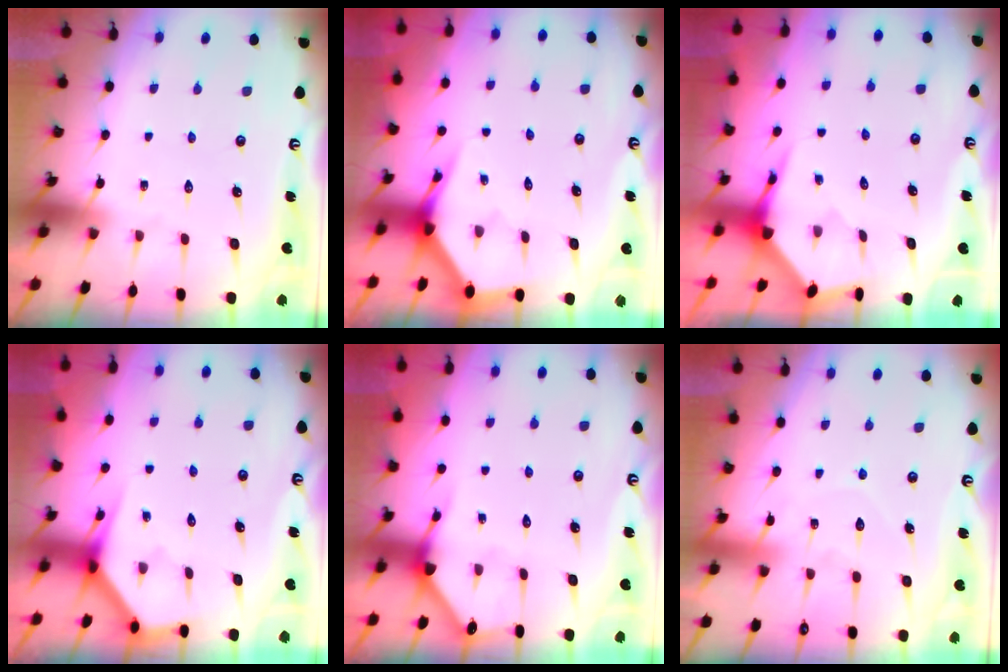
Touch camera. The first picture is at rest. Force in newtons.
{"total": 3.8, "press": 3.8, "slide": 0.2}
{"total": 4.0, "press": 4.0, "slide": 0.4}
{"total": 3.8, "press": 3.8, "slide": 0.2}
{"total": 3.4, "press": 3.4, "slide": 0.2}
{"total": 6.5, "press": 6.5, "slide": 0.8}